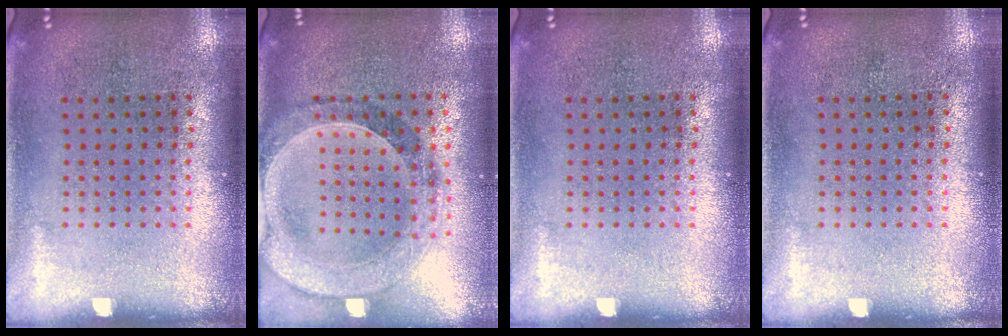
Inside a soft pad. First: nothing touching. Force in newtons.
{"total": 1.5, "press": 1.4, "slide": 0.3}
{"total": 0.0}
{"total": 0.0}